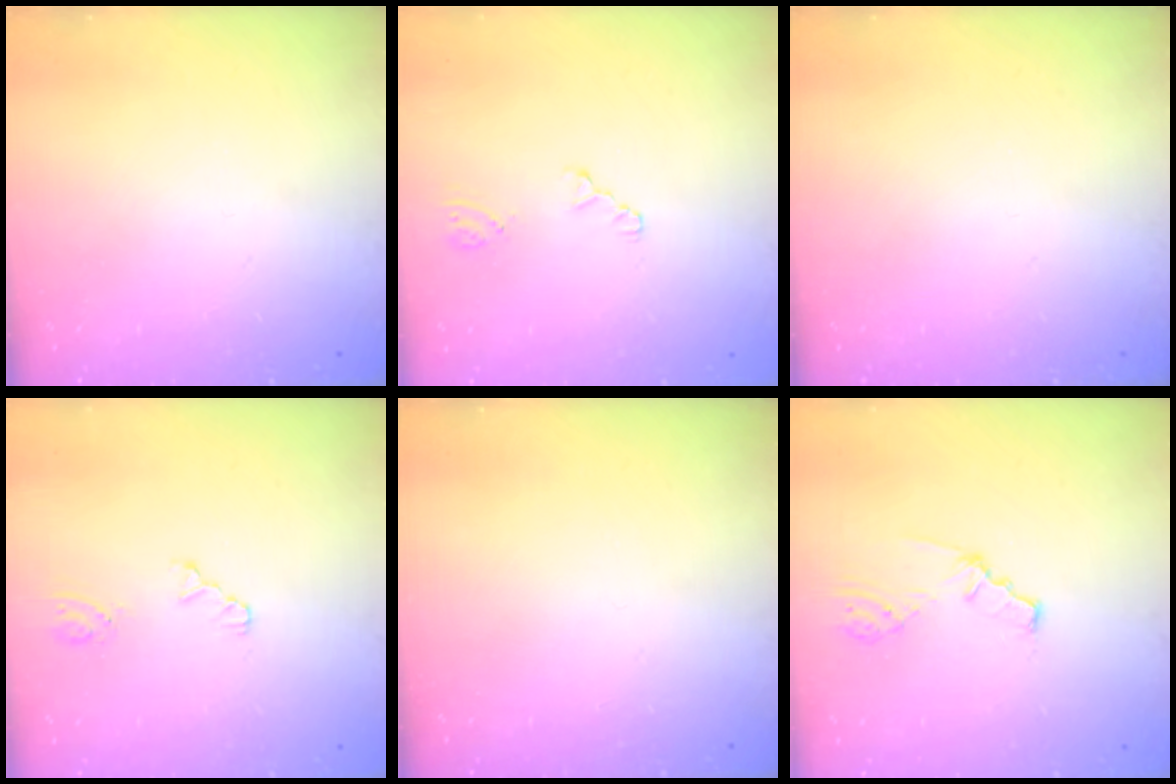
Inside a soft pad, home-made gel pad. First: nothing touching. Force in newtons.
{"total": 0.7, "press": 0.7, "slide": 0.2}
{"total": 0.0}
{"total": 2.2, "press": 2.2, "slide": 0.3}
{"total": 0.0}
{"total": 1.2, "press": 1.2, "slide": 0.2}